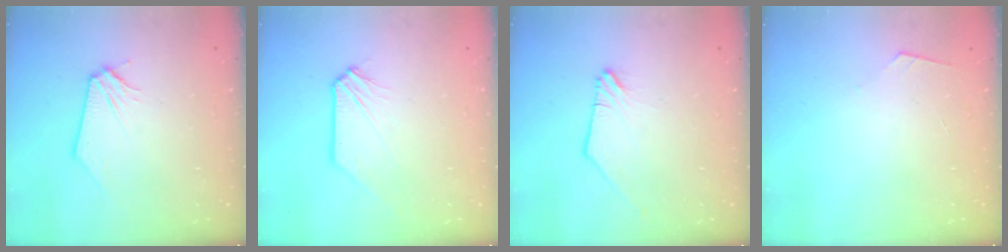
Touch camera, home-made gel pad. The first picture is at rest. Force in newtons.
{"total": 0.7, "press": 0.7, "slide": 0.1}
{"total": 0.0}
{"total": 4.3, "press": 4.2, "slide": 0.6}